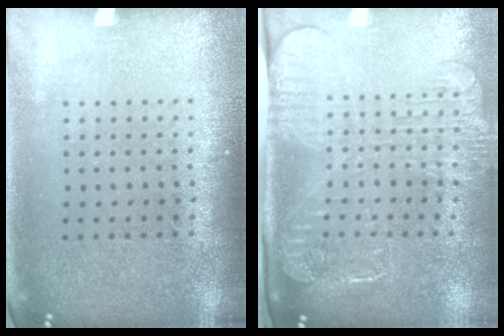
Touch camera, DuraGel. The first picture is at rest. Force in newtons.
{"total": 2.6, "press": 2.0, "slide": 1.7}